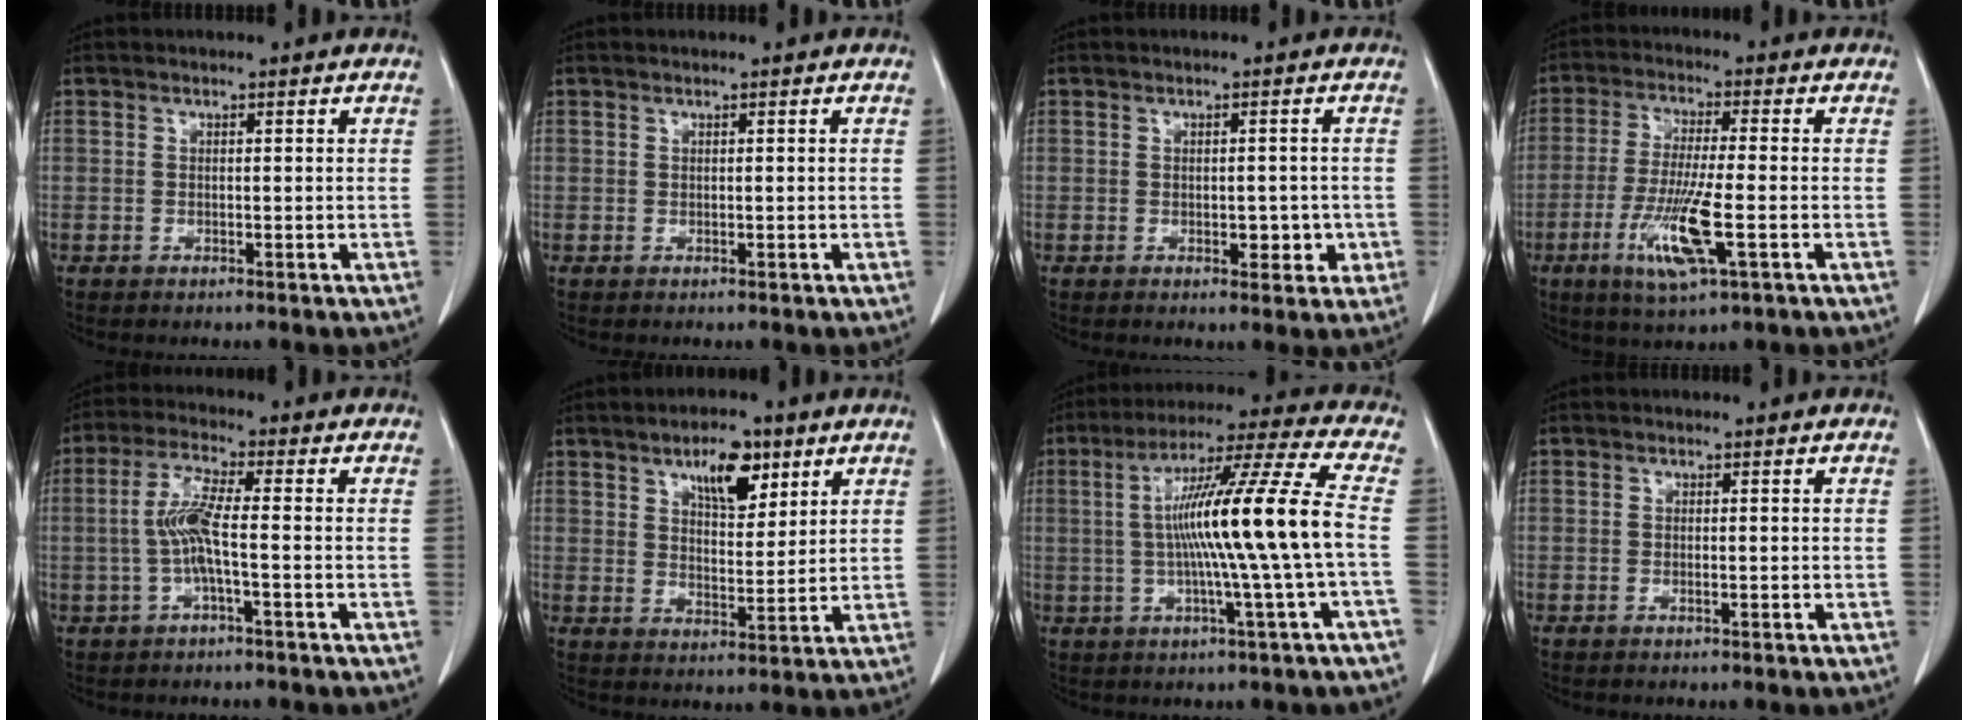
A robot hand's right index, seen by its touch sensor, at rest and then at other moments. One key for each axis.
{"total": 0.0}
{"total": 3.2, "fx": -0.7, "fy": 1.9, "fz": 2.5, "tx": -0.023, "ty": 0.003, "tz": -0.003}
{"total": 10.1, "fx": -3.5, "fy": 0.7, "fz": 9.5, "tx": -0.190, "ty": -0.020, "tz": -0.066}
{"total": 5.8, "fx": -0.8, "fy": 0.2, "fz": 5.8, "tx": -0.123, "ty": 0.009, "tz": -0.019}
{"total": 7.8, "fx": 4.5, "fy": 3.2, "fz": 5.5, "tx": -0.086, "ty": 0.002, "tz": 0.075}
{"total": 15.2, "fx": -0.7, "fy": -1.9, "fz": 15.1, "tx": -0.254, "ty": 0.010, "tz": -0.016}
{"total": 0.0}